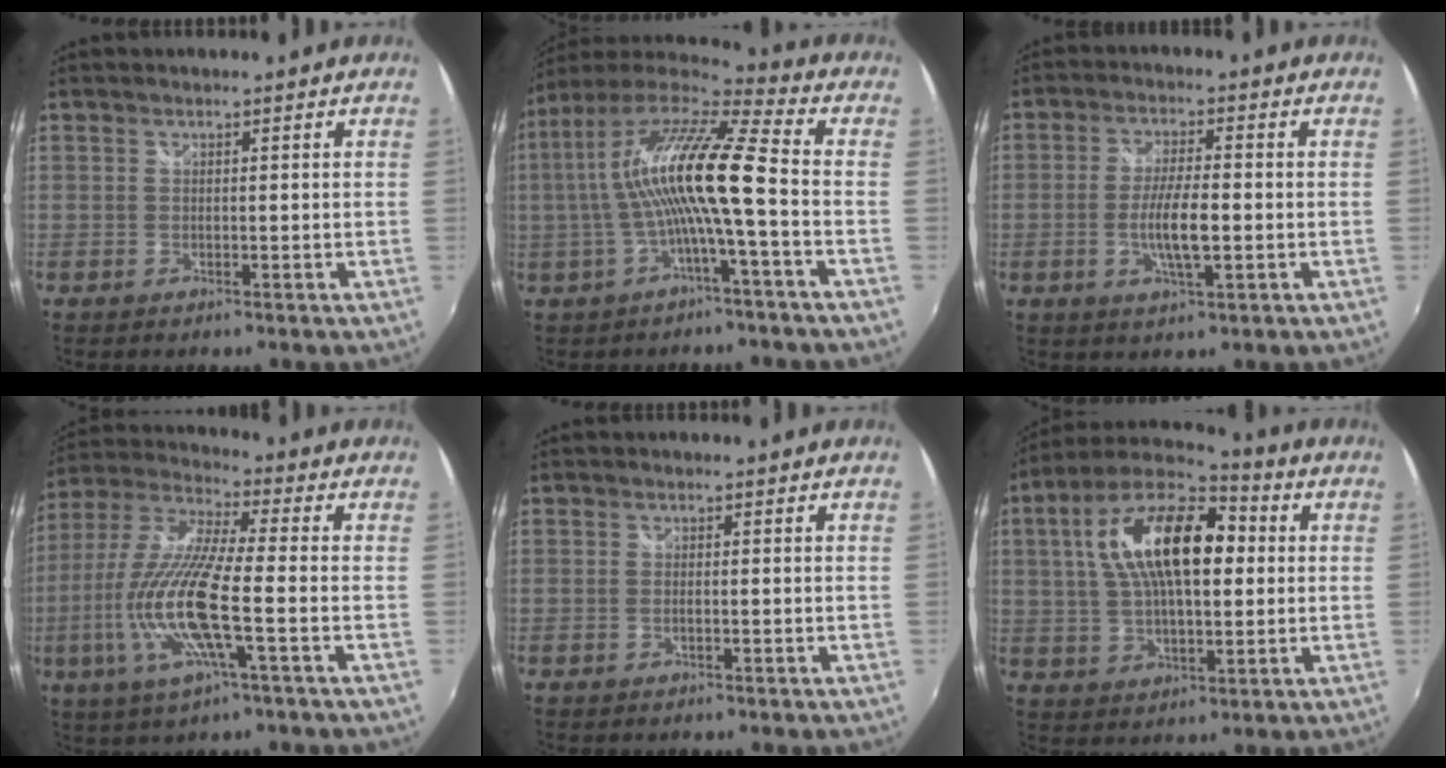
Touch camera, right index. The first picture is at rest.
{"total": 14.8, "force": [-1.0, 0.6, 14.8], "torque": [-0.266, 0.010, -0.021]}
{"total": 7.2, "force": [-1.6, 1.5, 6.9], "torque": [-0.134, -0.005, -0.029]}
{"total": 16.7, "force": [-4.3, 2.3, 16.0], "torque": [-0.326, -0.017, -0.087]}
{"total": 0.9, "force": [-0.3, 0.1, 0.9], "torque": [-0.018, 0.000, -0.006]}
{"total": 18.8, "force": [3.2, 8.7, 16.4], "torque": [-0.303, 0.028, 0.046]}